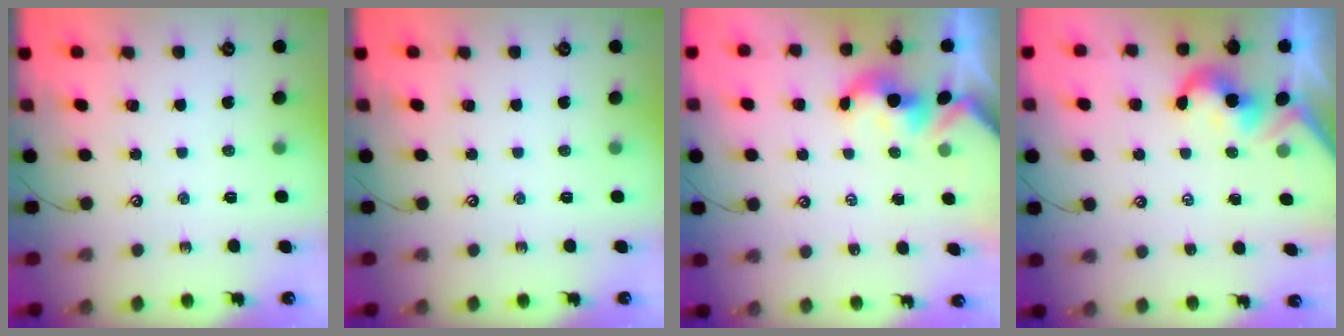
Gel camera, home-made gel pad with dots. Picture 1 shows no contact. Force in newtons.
{"total": 0.0}
{"total": 1.7, "press": 1.6, "slide": 0.3}
{"total": 2.1, "press": 2.0, "slide": 0.5}